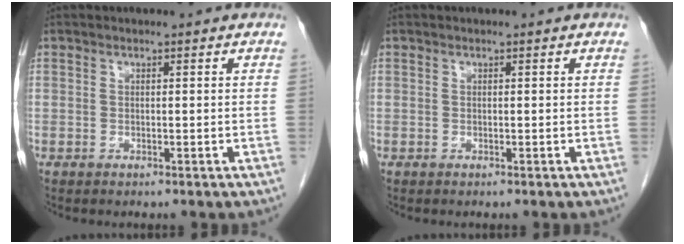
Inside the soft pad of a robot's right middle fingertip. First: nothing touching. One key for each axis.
{"total": 0.0}